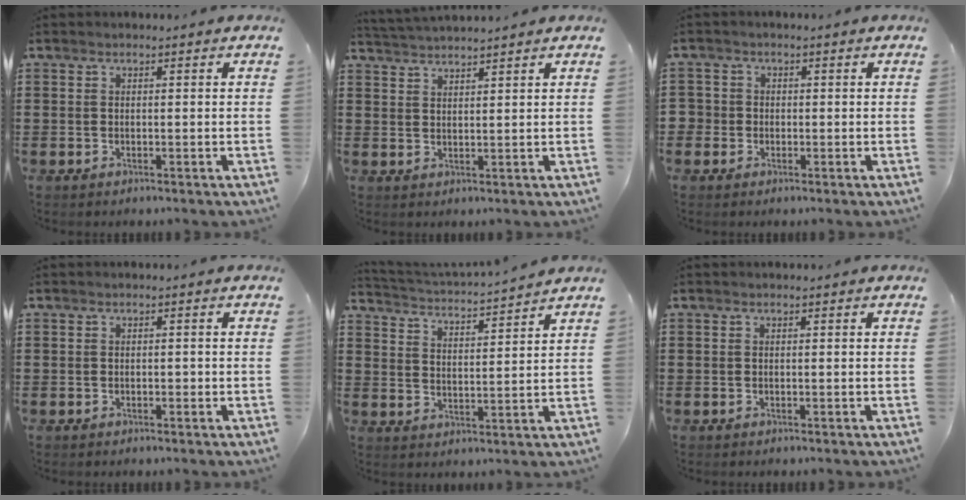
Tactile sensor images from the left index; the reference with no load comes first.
{"total": 2.3, "force": [2.3, -0.5, -0.1], "torque": [-0.005, -0.005, 0.044]}
{"total": 1.8, "force": [-0.4, 1.8, 0.1], "torque": [-0.012, 0.005, -0.012]}
{"total": 0.6, "force": [-0.2, 0.3, 0.4], "torque": [-0.009, -0.001, -0.004]}
{"total": 3.0, "force": [2.9, -0.5, 0.4], "torque": [-0.026, -0.027, 0.043]}
{"total": 0.0}